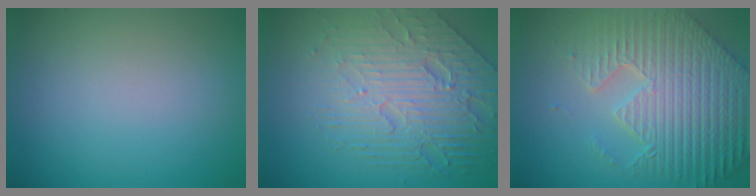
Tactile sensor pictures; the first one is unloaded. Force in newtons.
{"total": 7.8, "press": 5.4, "slide": 5.6}
{"total": 9.3, "press": 6.6, "slide": 6.5}